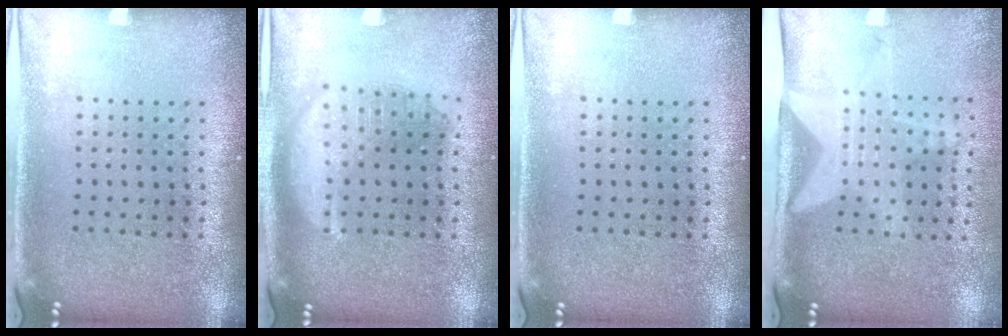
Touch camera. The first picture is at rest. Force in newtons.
{"total": 2.1, "press": 2.1, "slide": 0.1}
{"total": 0.0}
{"total": 2.1, "press": 1.5, "slide": 1.4}